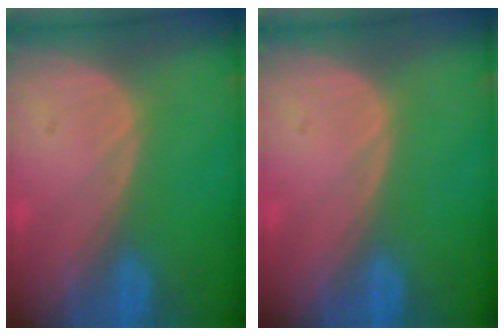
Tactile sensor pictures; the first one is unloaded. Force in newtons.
{"total": 0.0}